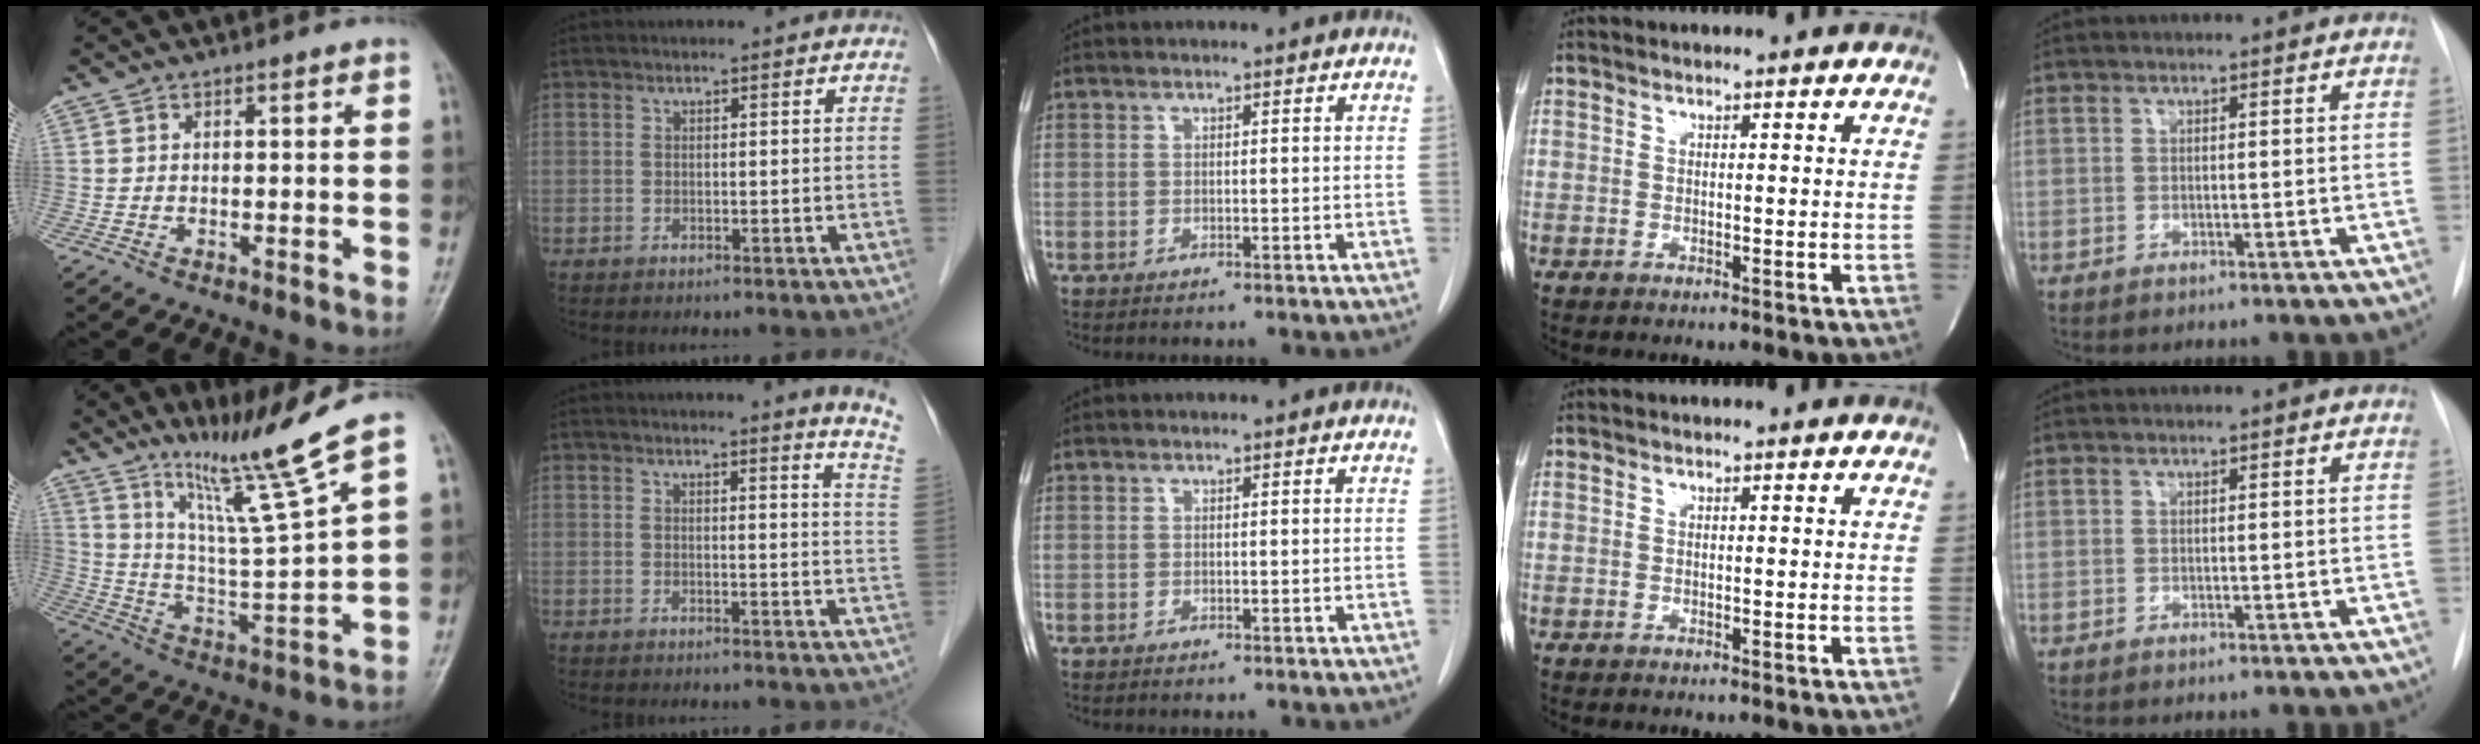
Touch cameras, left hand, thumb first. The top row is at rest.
{"thumb": {"total": 14.1, "force": [10.4, -1.8, 9.3], "torque": [-0.156, -0.077, 0.192]}, "index": {"total": 6.4, "force": [5.8, -1.6, 2.0], "torque": [-0.025, -0.072, 0.039]}}